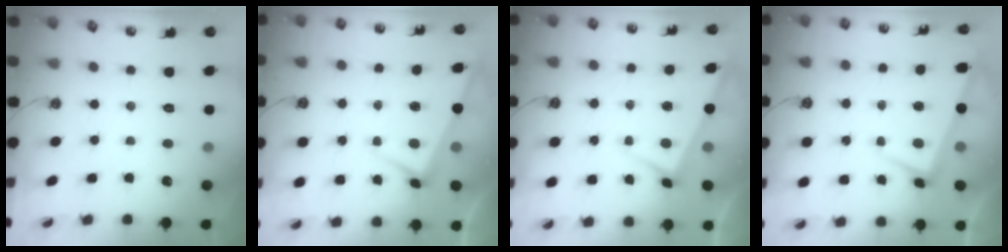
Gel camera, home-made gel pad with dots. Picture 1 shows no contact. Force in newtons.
{"total": 2.6, "press": 2.6, "slide": 0.4}
{"total": 3.1, "press": 3.1, "slide": 0.2}
{"total": 1.8, "press": 0.9, "slide": 1.6}